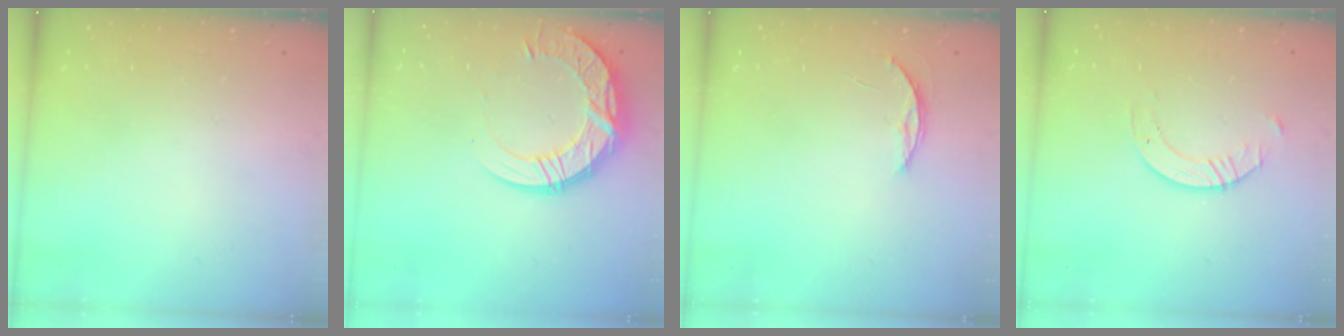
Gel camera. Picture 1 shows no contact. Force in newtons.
{"total": 19.5, "press": 19.4, "slide": 1.5}
{"total": 3.7, "press": 3.7, "slide": 0.5}
{"total": 5.0, "press": 5.0, "slide": 0.5}